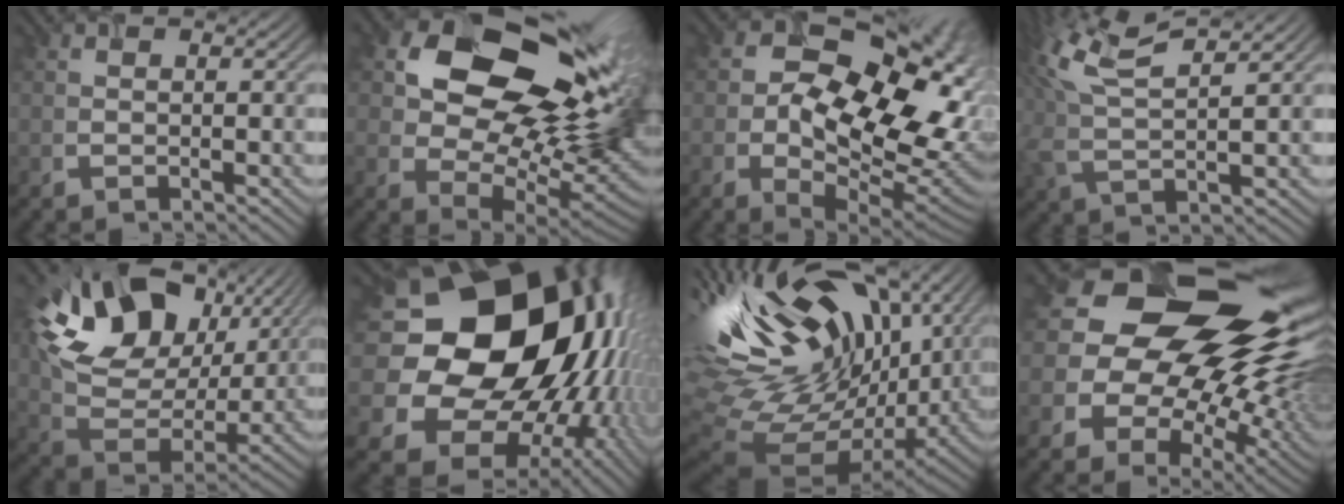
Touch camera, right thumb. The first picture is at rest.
{"total": 22.1, "force": [8.2, 15.2, 13.7], "torque": [-0.241, 0.034, 0.167]}
{"total": 18.3, "force": [-0.3, 12.3, 13.6], "torque": [-0.170, -0.014, 0.004]}
{"total": 9.4, "force": [5.2, 2.9, 7.2], "torque": [-0.177, 0.024, 0.105]}
{"total": 16.6, "force": [6.8, 11.2, 10.1], "torque": [-0.217, 0.011, 0.132]}
{"total": 23.6, "force": [3.7, 19.6, 12.6], "torque": [-0.250, -0.015, 0.056]}
{"total": 18.9, "force": [5.8, 10.4, 14.7], "torque": [-0.299, 0.002, 0.132]}
{"total": 19.7, "force": [6.1, 12.9, 13.5], "torque": [-0.253, 0.032, 0.112]}